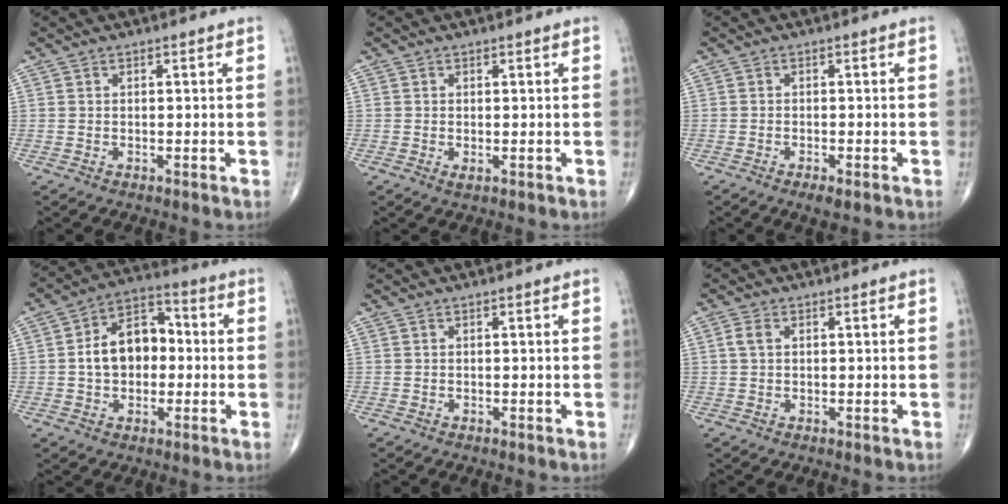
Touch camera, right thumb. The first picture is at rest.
{"total": 0.8, "force": [-0.2, 0.4, 0.7], "torque": [-0.011, -0.003, -0.003]}
{"total": 2.2, "force": [-1.3, 0.6, 1.6], "torque": [-0.029, 0.000, -0.022]}
{"total": 11.5, "force": [-0.1, 7.9, 8.4], "torque": [-0.114, 0.032, -0.012]}
{"total": 0.0}
{"total": 2.1, "force": [0.5, 1.4, 1.5], "torque": [-0.034, 0.007, 0.009]}